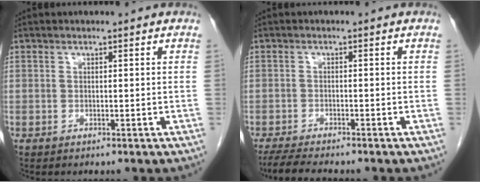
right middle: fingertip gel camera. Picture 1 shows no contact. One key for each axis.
{"total": 5.6, "fx": -4.9, "fy": 0.4, "fz": 2.6, "tx": -0.047, "ty": -0.019, "tz": -0.082}